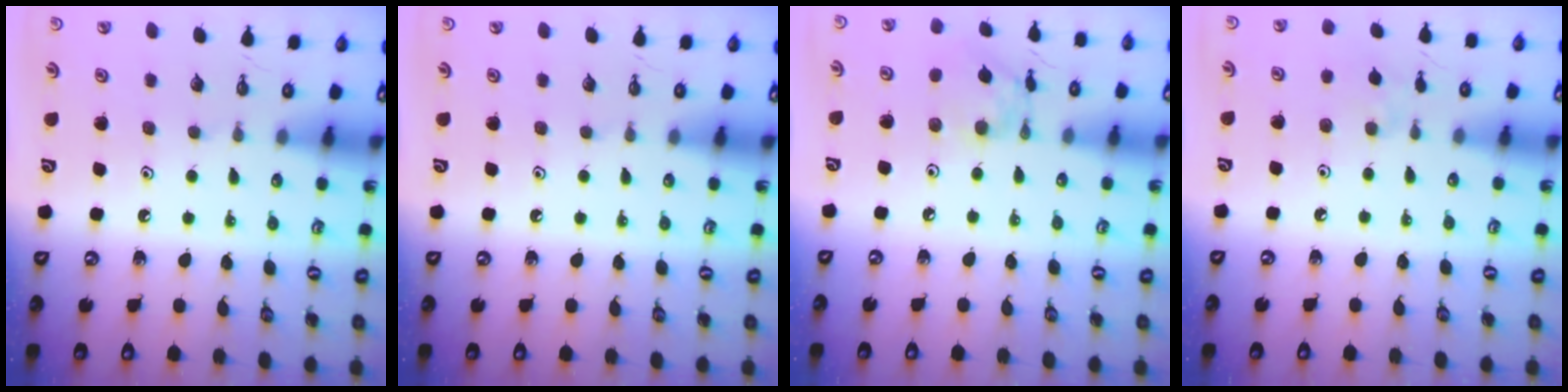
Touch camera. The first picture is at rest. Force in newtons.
{"total": 0.0}
{"total": 9.2, "press": 9.2, "slide": 0.6}
{"total": 1.8, "press": 1.7, "slide": 0.4}